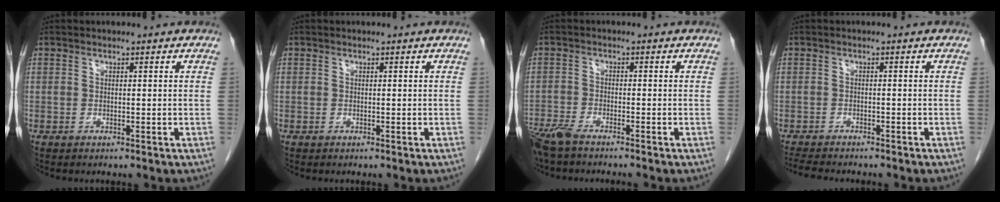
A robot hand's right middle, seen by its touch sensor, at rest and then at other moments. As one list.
[{"total": 0.0}, {"total": 5.3, "force": [-4.5, 0.6, 2.8], "torque": [-0.055, -0.013, -0.084]}, {"total": 6.7, "force": [-5.8, 1.4, 2.9], "torque": [-0.049, -0.010, -0.087]}]